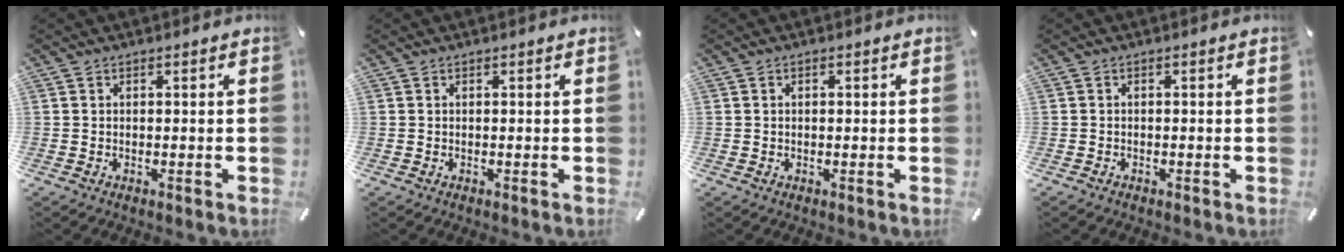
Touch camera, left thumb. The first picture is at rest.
{"total": 0.0}
{"total": 0.6, "force": [0.0, 0.3, 0.5], "torque": [-0.009, 0.000, -0.001]}
{"total": 0.6, "force": [-0.5, 0.3, 0.2], "torque": [-0.002, 0.002, -0.012]}